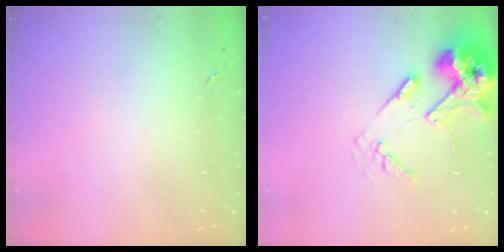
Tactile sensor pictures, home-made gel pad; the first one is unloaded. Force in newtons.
{"total": 14.9, "press": 14.7, "slide": 2.3}